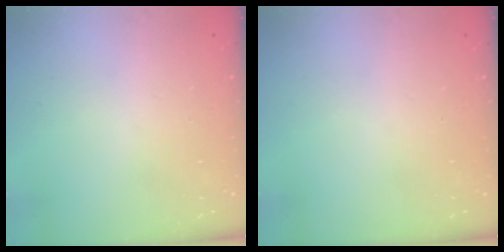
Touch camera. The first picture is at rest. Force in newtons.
{"total": 0.0}